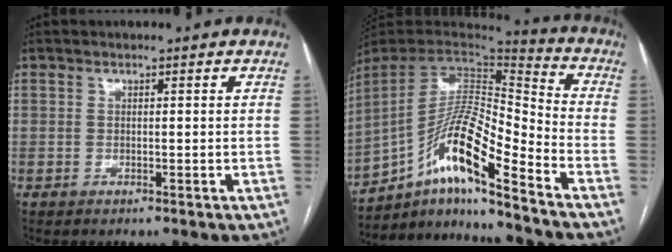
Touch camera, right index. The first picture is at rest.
{"total": 16.7, "force": [-10.7, 1.3, 12.8], "torque": [-0.245, 0.008, -0.192]}